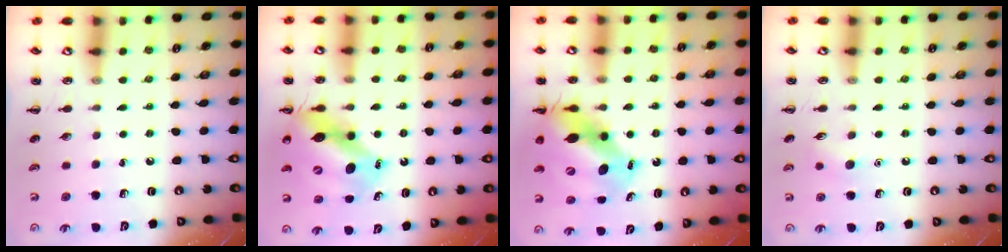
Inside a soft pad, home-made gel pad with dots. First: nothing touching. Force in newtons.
{"total": 12.9, "press": 12.3, "slide": 3.8}
{"total": 10.7, "press": 10.5, "slide": 2.3}
{"total": 7.3, "press": 7.1, "slide": 1.6}